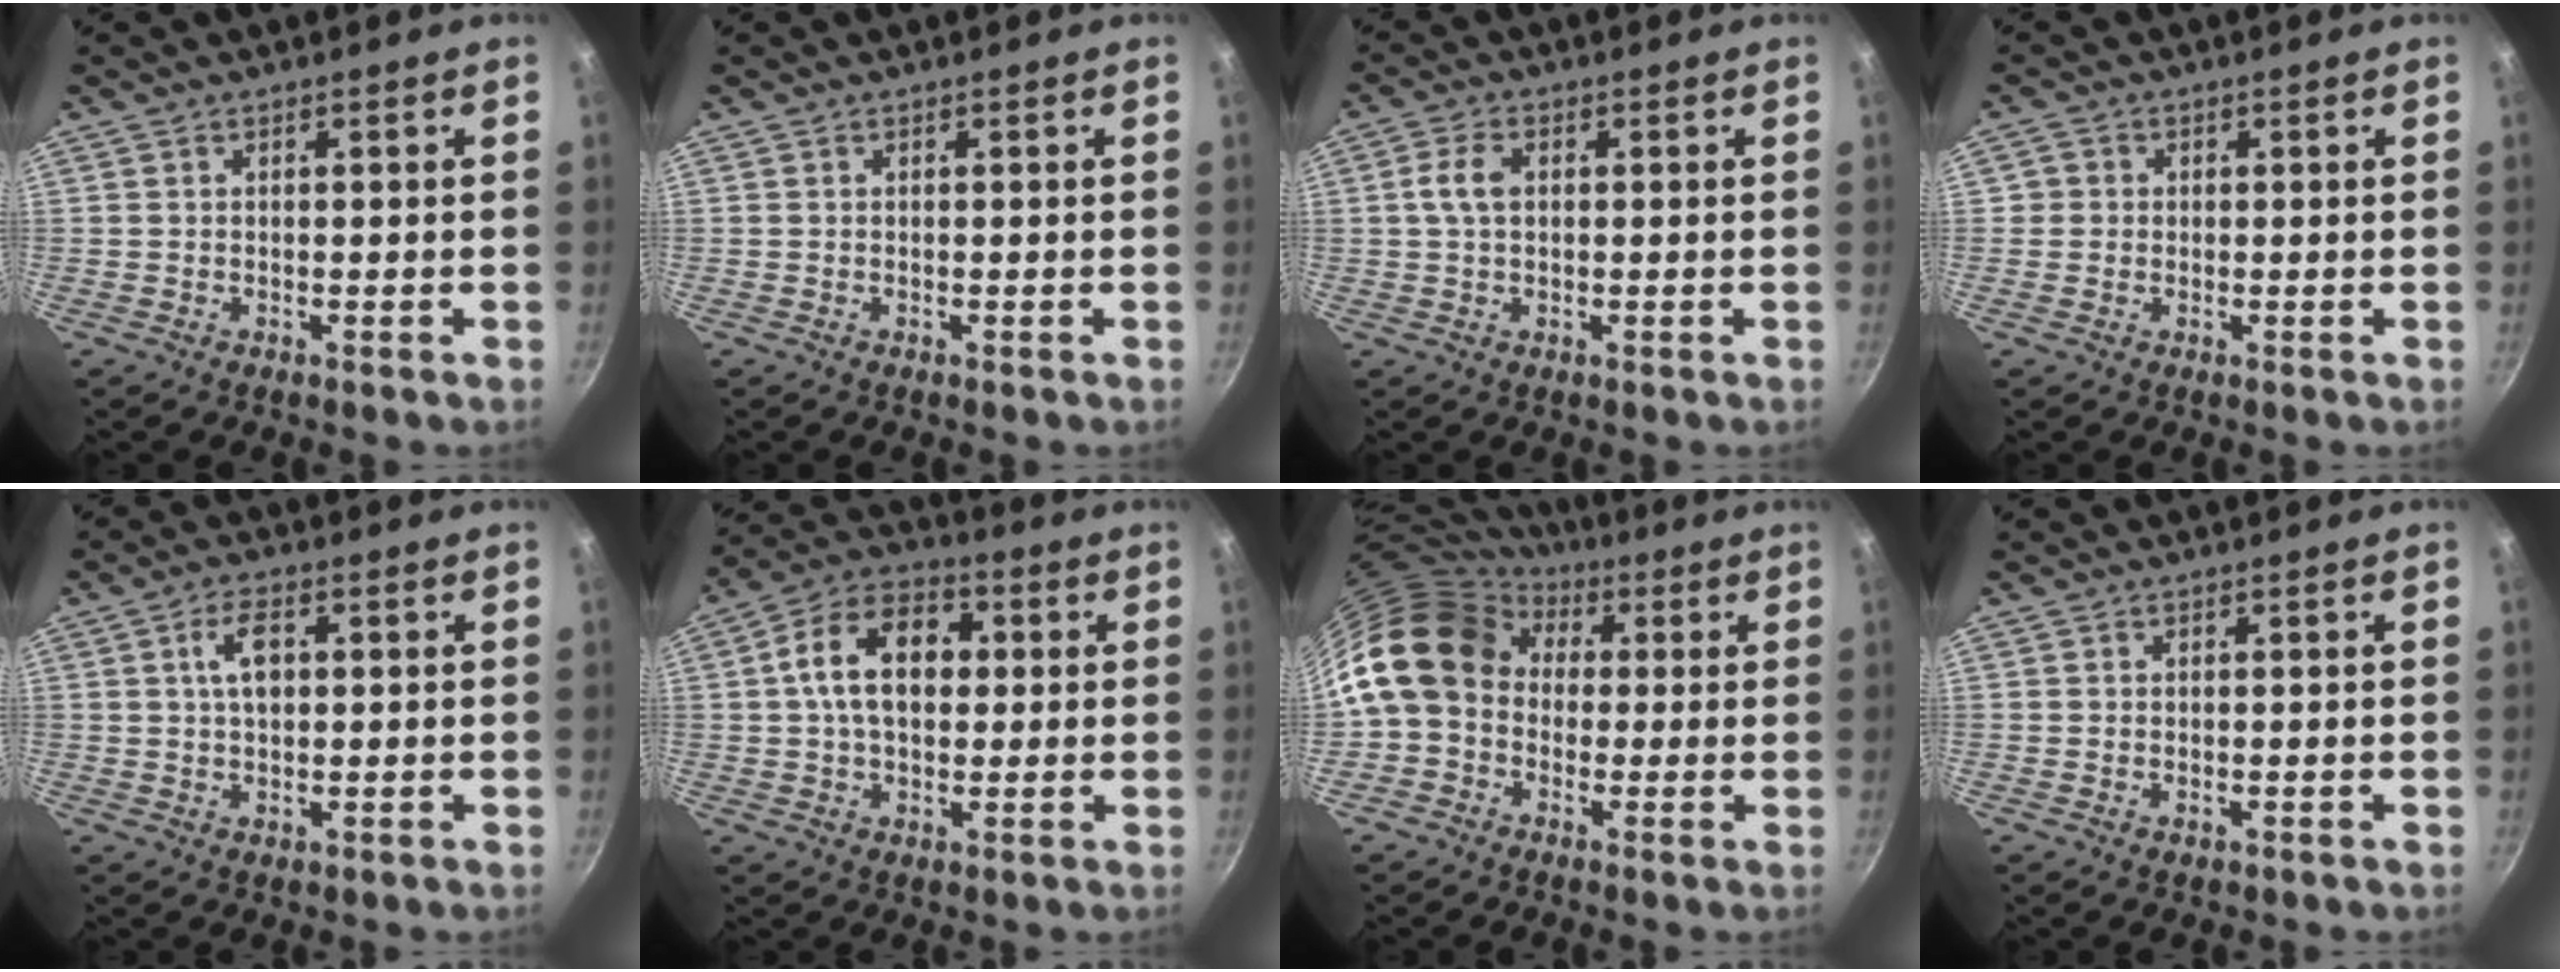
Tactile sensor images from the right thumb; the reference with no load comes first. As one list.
[{"total": 0.0}, {"total": 4.6, "force": [0.7, 2.8, 3.5], "torque": [-0.070, 0.010, 0.010]}, {"total": 2.1, "force": [-0.1, 2.0, 0.5], "torque": [0.006, 0.006, -0.005]}, {"total": 5.5, "force": [1.0, 3.0, 4.5], "torque": [-0.071, 0.005, 0.015]}, {"total": 13.6, "force": [1.8, 9.2, 9.9], "torque": [-0.134, 0.024, 0.013]}, {"total": 14.8, "force": [2.2, 11.9, 8.4], "torque": [-0.138, 0.030, 0.020]}, {"total": 0.8, "force": [-0.2, 0.5, 0.5], "torque": [-0.007, 0.000, -0.005]}]